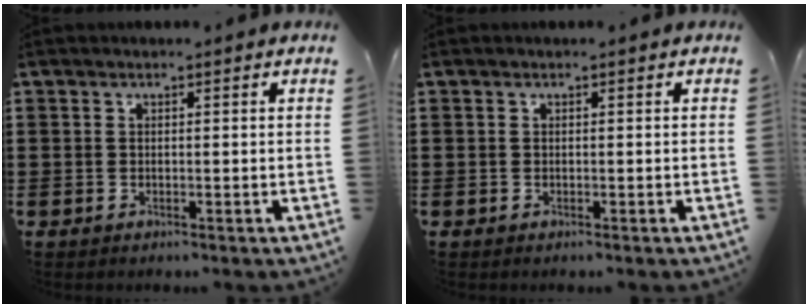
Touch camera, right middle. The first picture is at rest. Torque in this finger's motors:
{"motor_torque": [0.00, 0.00, 0.00, -0.01]}